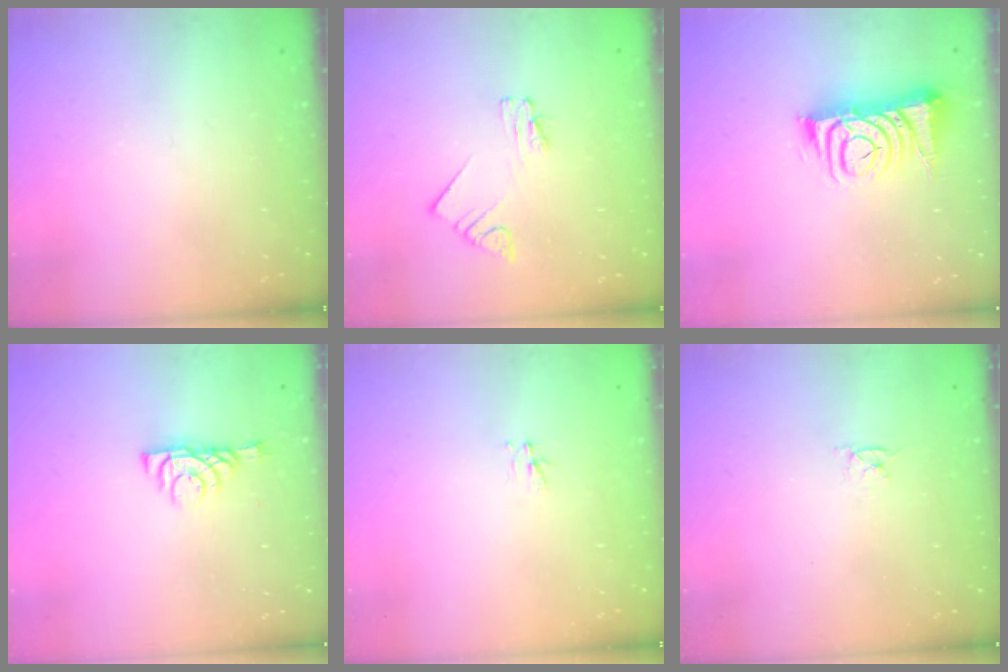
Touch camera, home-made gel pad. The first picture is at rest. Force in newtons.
{"total": 2.0, "press": 2.0, "slide": 0.3}
{"total": 10.2, "press": 10.2, "slide": 1.1}
{"total": 6.0, "press": 6.0, "slide": 0.7}
{"total": 3.0, "press": 3.0, "slide": 0.3}
{"total": 2.8, "press": 2.8, "slide": 0.3}